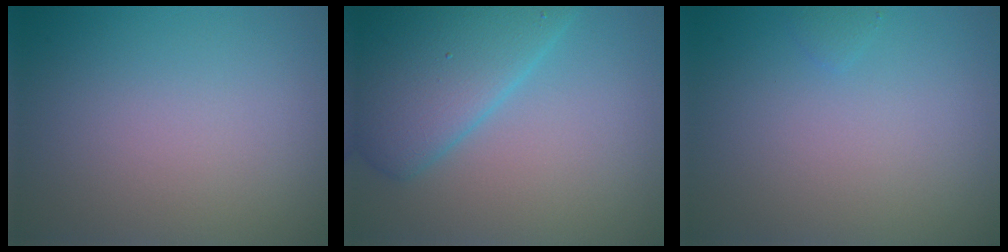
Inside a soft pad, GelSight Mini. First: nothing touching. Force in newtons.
{"total": 7.3, "press": 7.3, "slide": 0.3}
{"total": 0.5, "press": 0.5, "slide": 0.0}